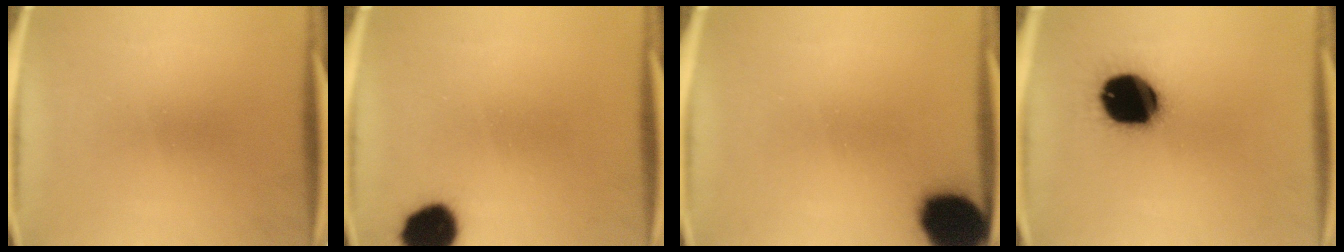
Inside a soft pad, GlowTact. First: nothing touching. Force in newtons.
{"total": 10.6}
{"total": 15.9}
{"total": 20.2}